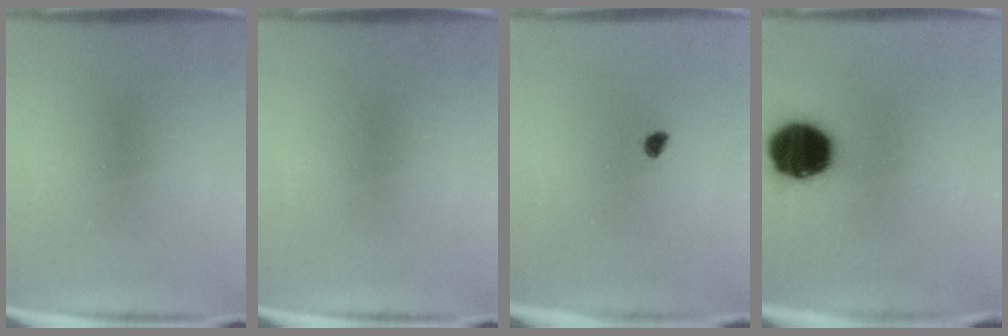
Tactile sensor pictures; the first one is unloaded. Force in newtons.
{"total": 0.0}
{"total": 1.3}
{"total": 17.7}